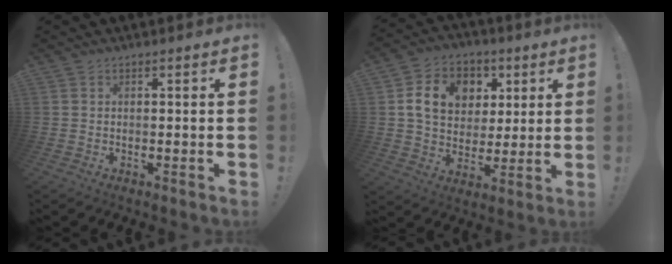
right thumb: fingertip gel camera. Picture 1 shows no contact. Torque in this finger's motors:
{"motor_torque": [1.67, 1.72, 0.43, -0.04, 0.04]}